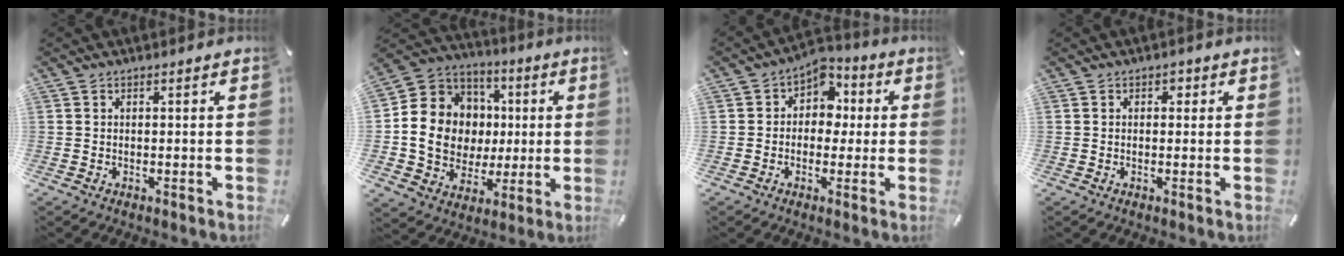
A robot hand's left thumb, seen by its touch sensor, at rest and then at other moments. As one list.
[{"total": 15.1, "force": [-0.2, 14.0, 5.6], "torque": [-0.101, -0.004, 0.012]}, {"total": 6.8, "force": [0.6, 6.0, 3.0], "torque": [-0.048, -0.005, 0.006]}, {"total": 1.3, "force": [0.1, 1.2, 0.6], "torque": [-0.006, 0.006, -0.003]}]